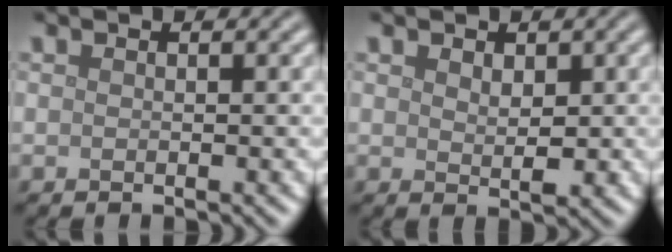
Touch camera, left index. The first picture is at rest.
{"total": 1.7, "force": [0.8, 1.0, 1.2], "torque": [-0.017, -0.005, 0.016]}